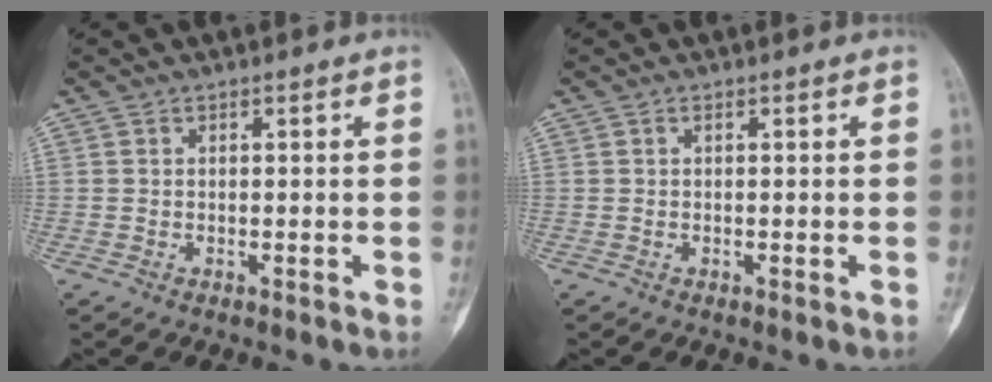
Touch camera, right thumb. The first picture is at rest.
{"total": 0.0}